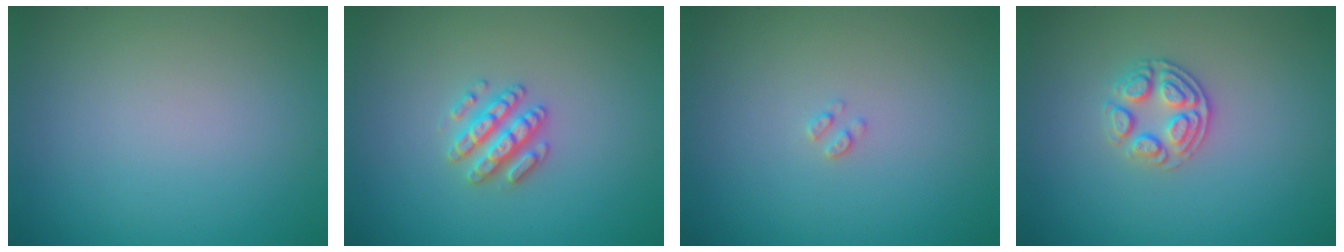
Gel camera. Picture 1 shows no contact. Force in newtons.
{"total": 2.6, "press": 2.5, "slide": 0.4}
{"total": 0.7, "press": 0.6, "slide": 0.1}
{"total": 2.6, "press": 2.5, "slide": 0.9}